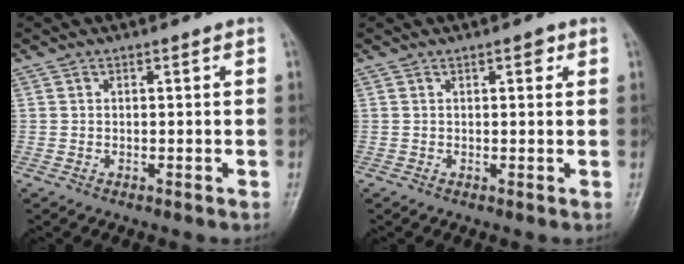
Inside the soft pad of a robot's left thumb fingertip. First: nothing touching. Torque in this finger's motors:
{"motor_torque": [-0.27, -0.04, -0.19, -0.02, 0.06]}